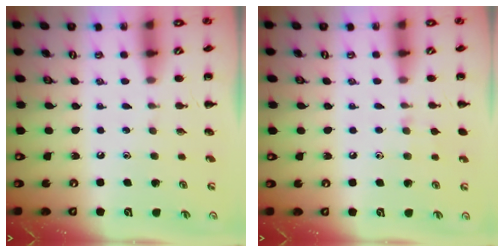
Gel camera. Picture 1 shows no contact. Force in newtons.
{"total": 5.2, "press": 4.9, "slide": 1.9}